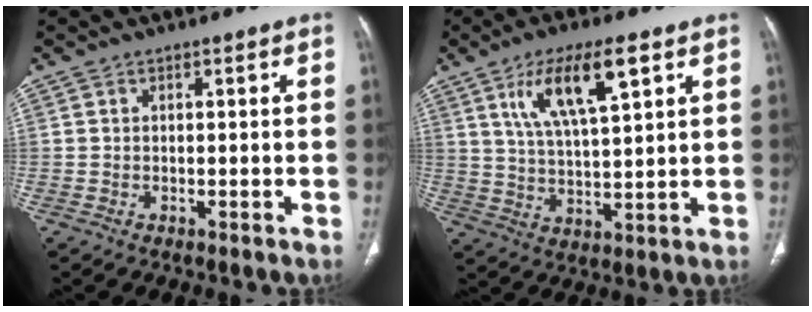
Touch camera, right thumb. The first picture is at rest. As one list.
[{"total": 12.2, "force": [5.7, 3.6, 10.2], "torque": [-0.180, -0.016, 0.111]}]